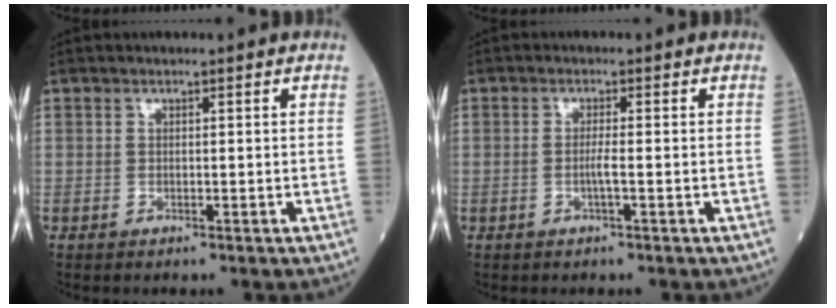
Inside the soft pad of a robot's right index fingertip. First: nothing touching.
{"total": 1.8, "force": [-0.5, -0.2, 1.7], "torque": [-0.032, 0.000, -0.011]}